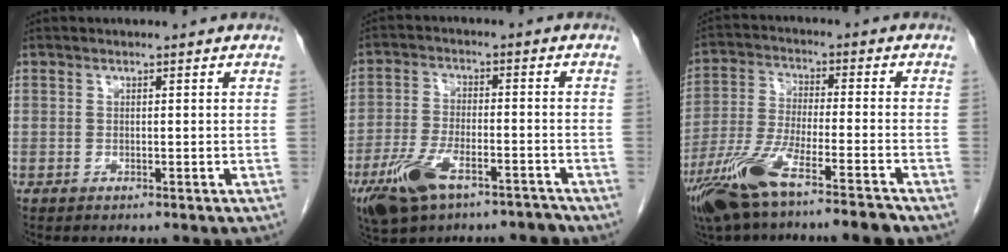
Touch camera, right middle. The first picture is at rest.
{"total": 10.2, "force": [-7.0, 3.8, 6.4], "torque": [-0.132, 0.000, -0.124]}
{"total": 12.3, "force": [-8.6, 0.7, 8.8], "torque": [-0.170, -0.028, -0.158]}